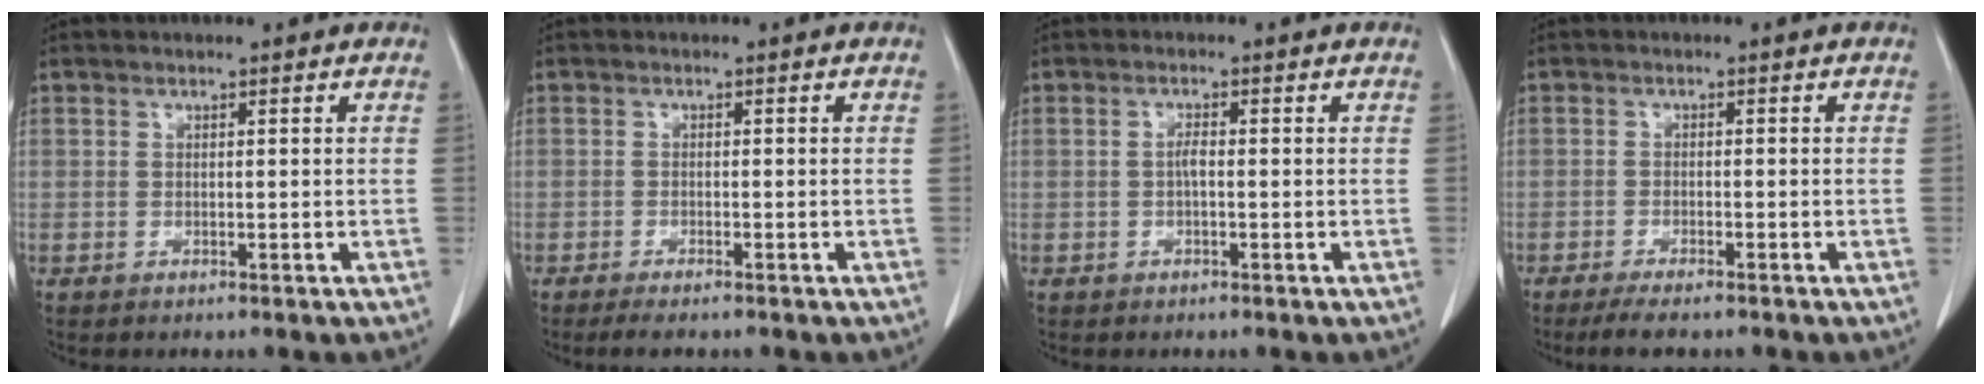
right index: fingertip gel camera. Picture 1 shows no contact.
{"total": 3.1, "force": [-2.5, 0.4, 1.7], "torque": [-0.025, -0.006, -0.035]}
{"total": 1.5, "force": [-0.2, 0.3, 1.5], "torque": [-0.029, 0.003, -0.005]}
{"total": 4.6, "force": [-3.7, 0.7, 2.6], "torque": [-0.040, -0.008, -0.057]}